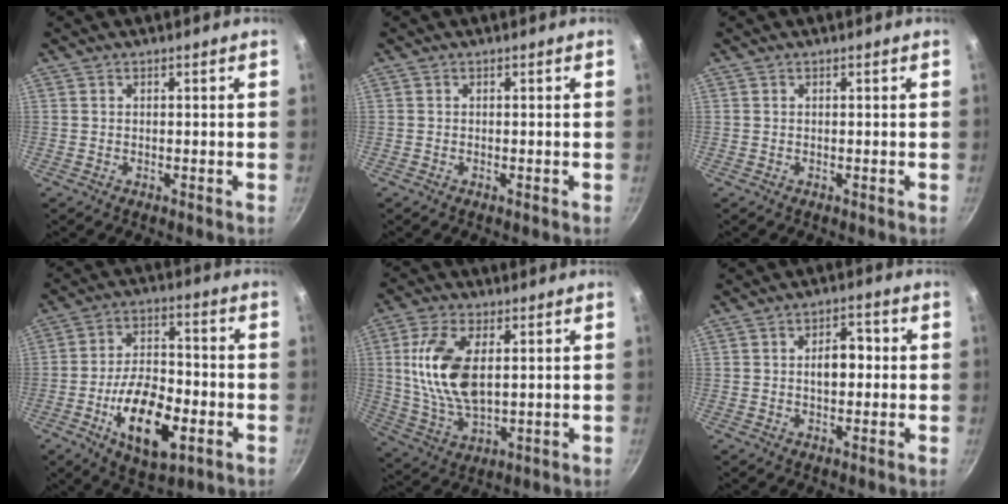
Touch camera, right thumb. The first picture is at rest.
{"total": 0.0}
{"total": 0.0}
{"total": 16.0, "force": [-5.3, 7.8, 12.9], "torque": [-0.204, 0.023, -0.086]}
{"total": 14.2, "force": [2.5, 7.4, 11.8], "torque": [-0.228, -0.009, 0.055]}
{"total": 5.6, "force": [0.2, 3.4, 4.4], "torque": [-0.039, 0.014, -0.002]}